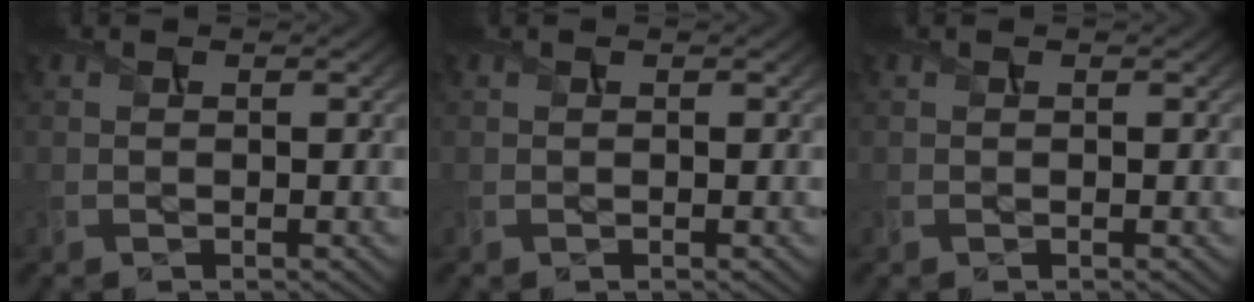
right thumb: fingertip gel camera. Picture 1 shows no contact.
{"total": 0.0}
{"total": 0.0}